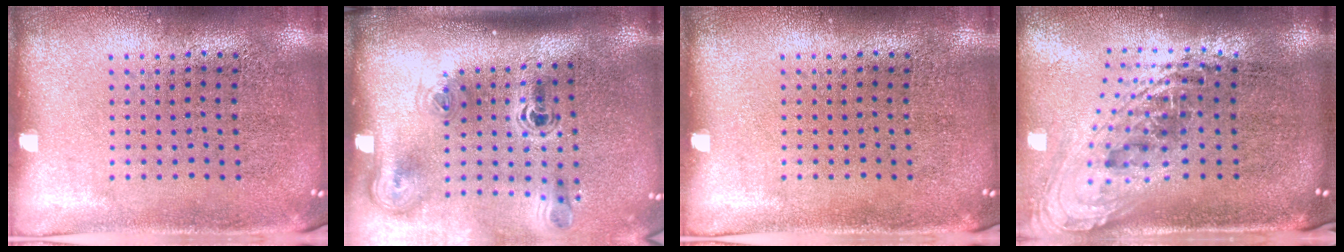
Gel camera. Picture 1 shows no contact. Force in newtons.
{"total": 2.3, "press": 1.5, "slide": 1.8}
{"total": 0.0}
{"total": 2.3, "press": 1.7, "slide": 1.6}